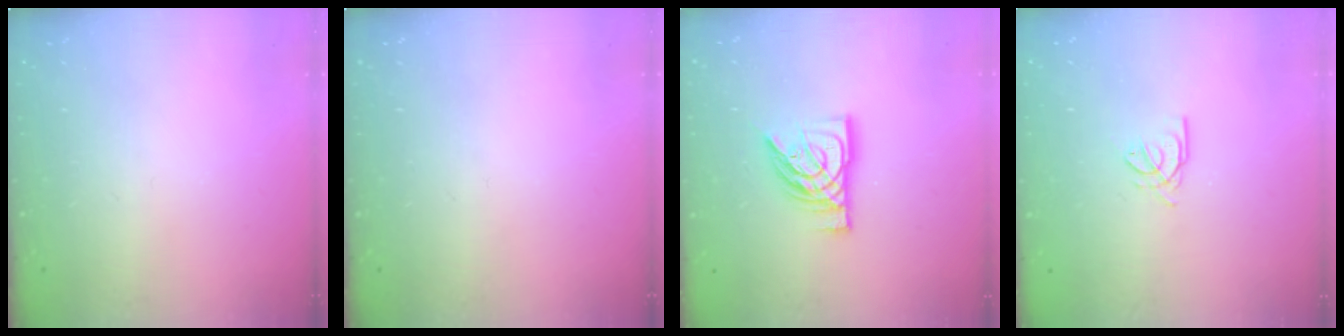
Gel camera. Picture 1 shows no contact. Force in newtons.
{"total": 0.0}
{"total": 12.8, "press": 12.7, "slide": 1.5}
{"total": 2.6, "press": 2.6, "slide": 0.1}